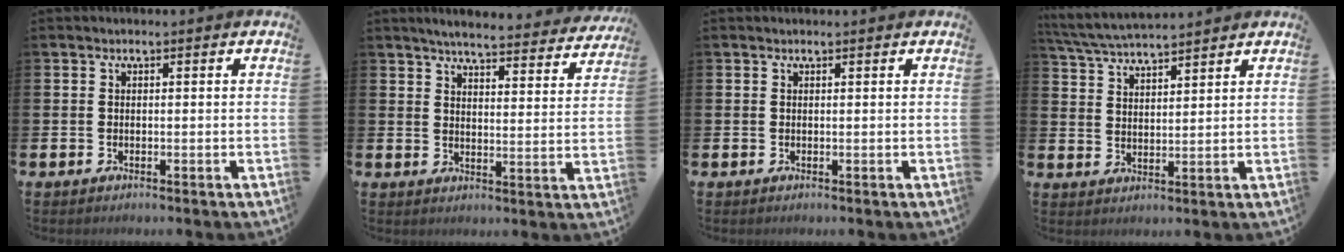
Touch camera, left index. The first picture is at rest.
{"total": 4.9, "force": [4.7, 0.2, 1.4], "torque": [-0.035, -0.037, 0.078]}
{"total": 0.0}
{"total": 5.2, "force": [5.1, 0.3, 0.9], "torque": [-0.041, -0.024, 0.091]}